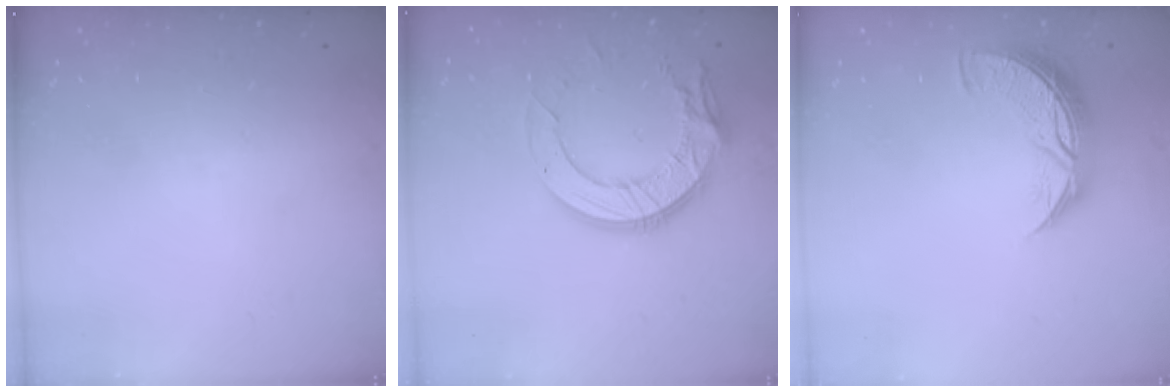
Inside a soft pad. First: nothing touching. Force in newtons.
{"total": 14.7, "press": 14.6, "slide": 1.4}
{"total": 9.0, "press": 9.0, "slide": 0.6}